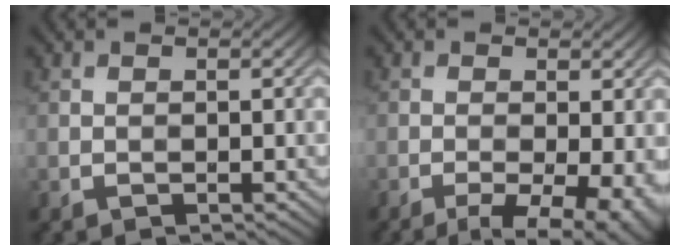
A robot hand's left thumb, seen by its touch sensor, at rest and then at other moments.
{"total": 8.0, "force": [-3.5, 2.7, 6.7], "torque": [-0.102, -0.012, -0.046]}